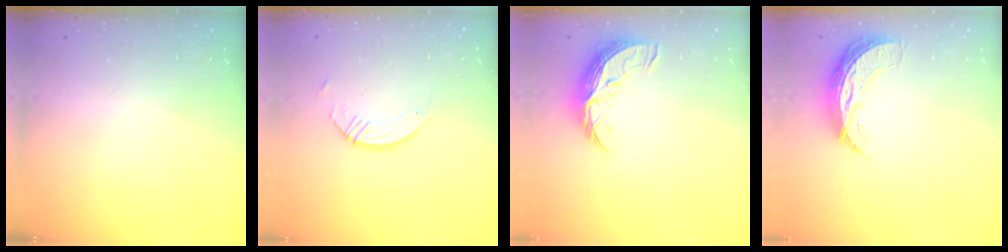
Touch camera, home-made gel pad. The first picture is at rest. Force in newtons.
{"total": 3.7, "press": 3.7, "slide": 0.3}
{"total": 9.7, "press": 9.7, "slide": 0.6}
{"total": 8.6, "press": 8.5, "slide": 0.5}